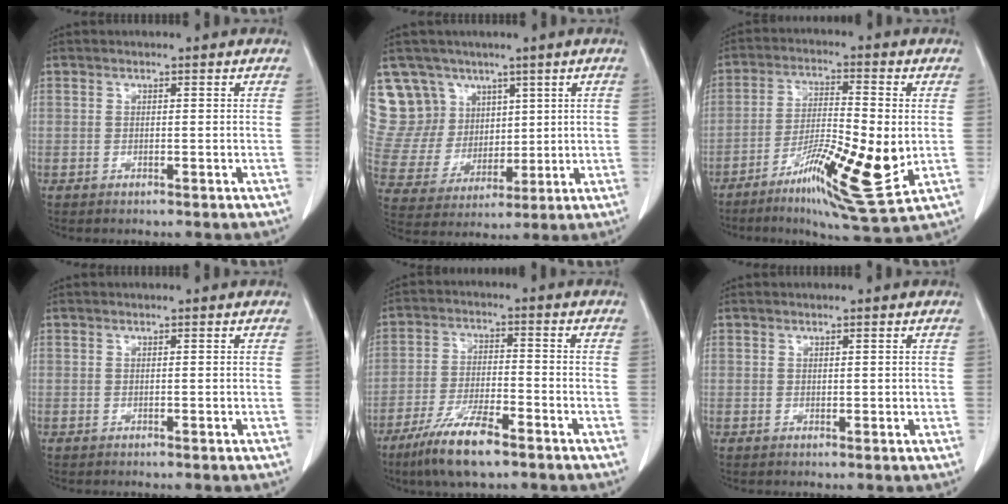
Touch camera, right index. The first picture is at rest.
{"total": 13.6, "force": [8.2, 10.7, 1.8], "torque": [-0.062, 0.051, 0.182]}
{"total": 14.3, "force": [-4.0, 2.2, 13.6], "torque": [-0.239, -0.020, -0.062]}
{"total": 0.0}
{"total": 9.6, "force": [-6.5, 1.8, 6.9], "torque": [-0.135, -0.018, -0.117]}
{"total": 0.7, "force": [0.3, 0.5, 0.3], "torque": [0.002, 0.000, 0.005]}